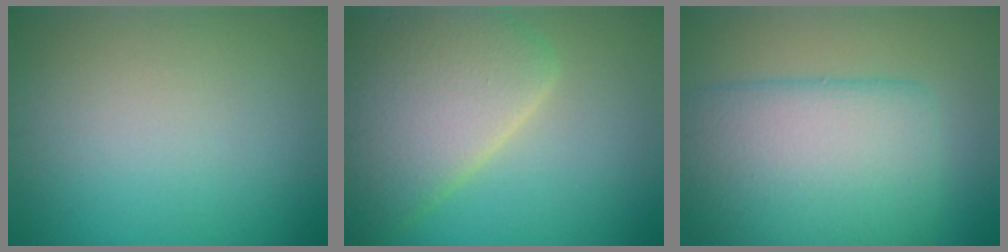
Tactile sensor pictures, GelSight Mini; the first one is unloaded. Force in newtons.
{"total": 8.3, "press": 8.3, "slide": 0.6}
{"total": 9.0, "press": 9.0, "slide": 0.3}